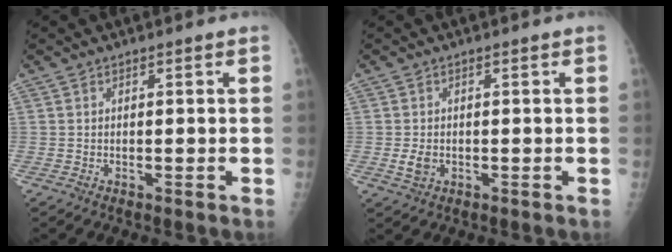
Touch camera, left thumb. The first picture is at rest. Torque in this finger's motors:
{"motor_torque": [-0.31, 0.24, 0.33, 0.00, 0.00]}